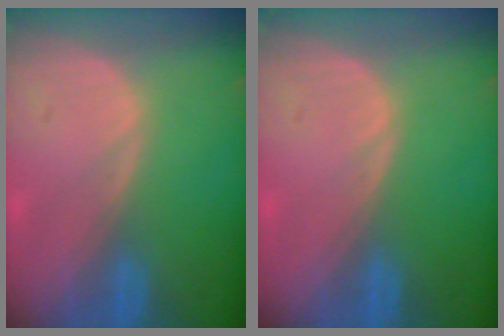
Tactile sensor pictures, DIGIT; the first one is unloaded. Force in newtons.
{"total": 0.0}